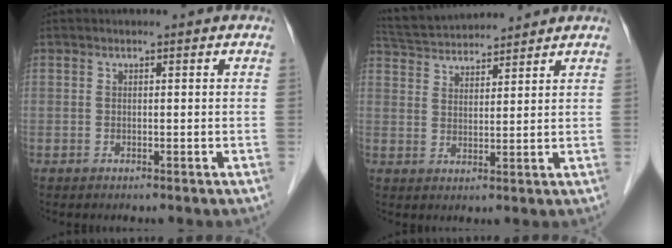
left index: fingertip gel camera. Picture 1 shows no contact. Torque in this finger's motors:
{"motor_torque": [-0.05, -0.11, 0.08, 0.02]}